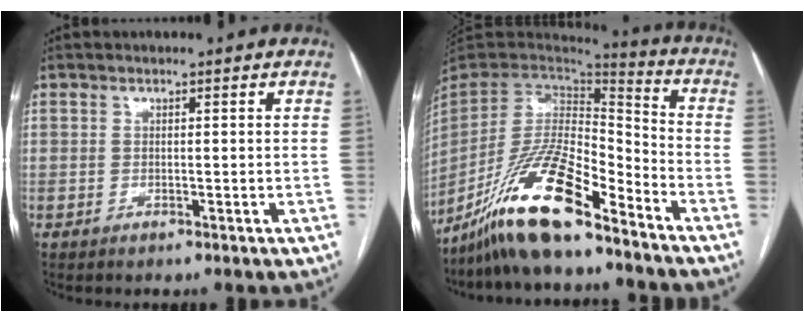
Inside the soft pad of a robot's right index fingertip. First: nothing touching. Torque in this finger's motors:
{"motor_torque": [0.23, -0.40, -0.08, -0.13]}